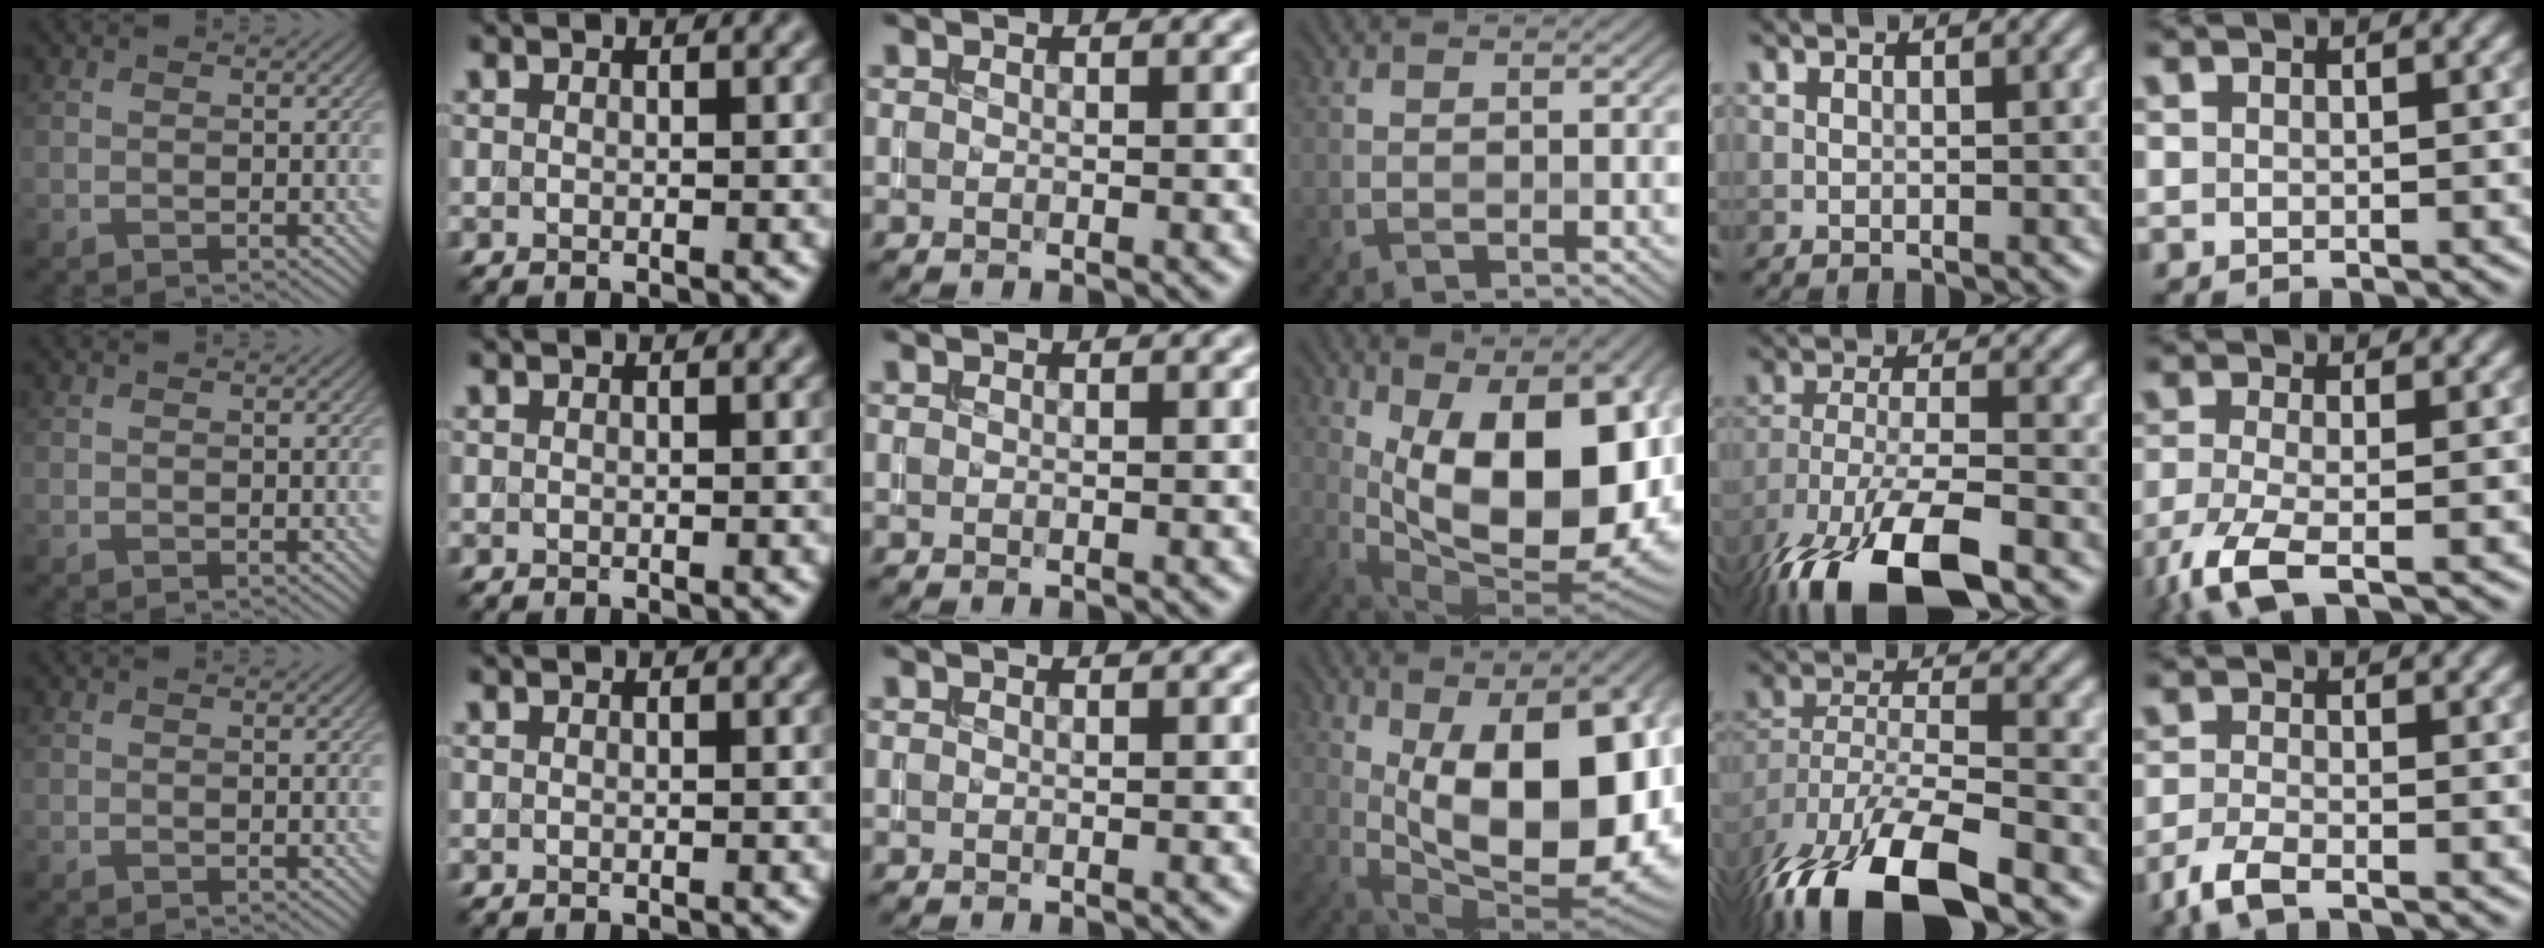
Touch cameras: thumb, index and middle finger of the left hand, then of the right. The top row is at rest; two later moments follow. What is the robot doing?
{"motion": "insert", "object": "drawer"}